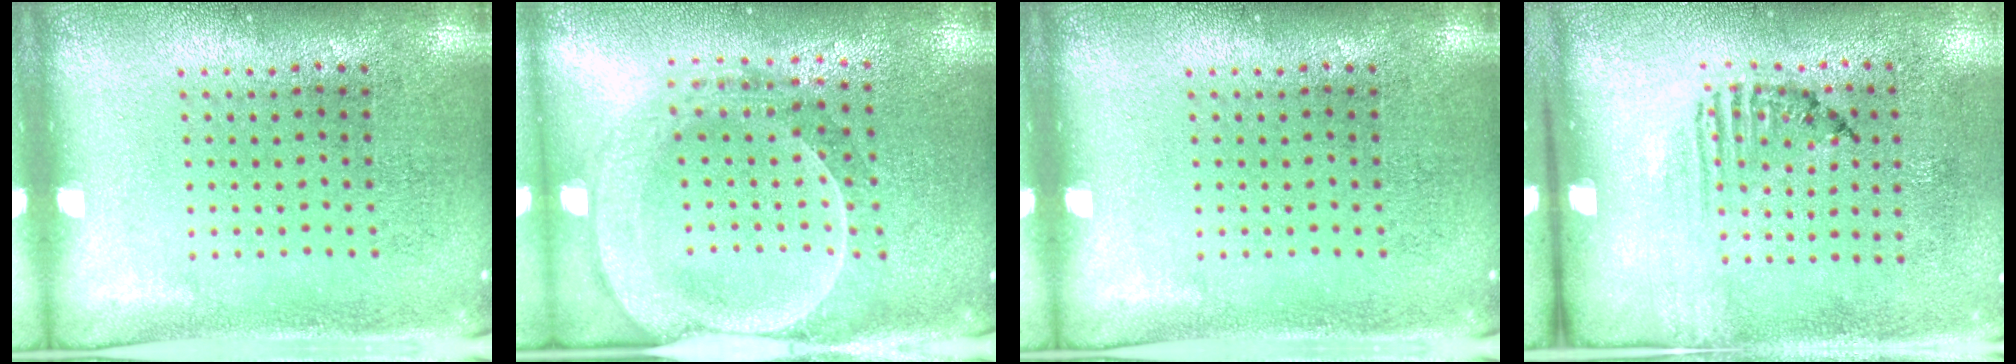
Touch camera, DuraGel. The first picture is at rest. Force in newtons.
{"total": 2.3, "press": 2.1, "slide": 1.0}
{"total": 0.0}
{"total": 1.6, "press": 1.0, "slide": 1.3}